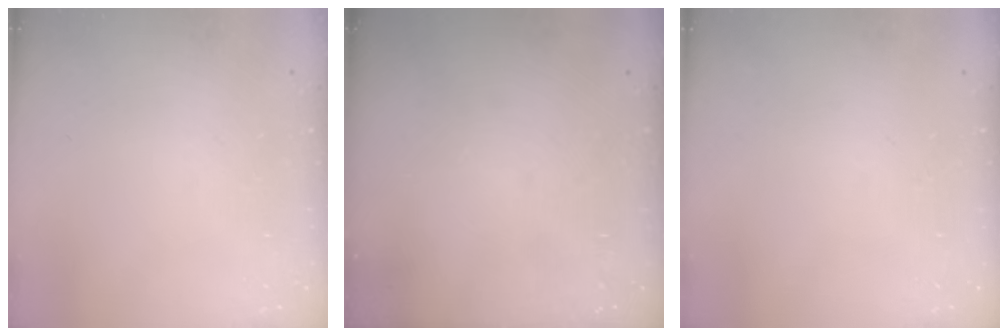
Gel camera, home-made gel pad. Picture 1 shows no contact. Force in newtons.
{"total": 0.0}
{"total": 0.0}